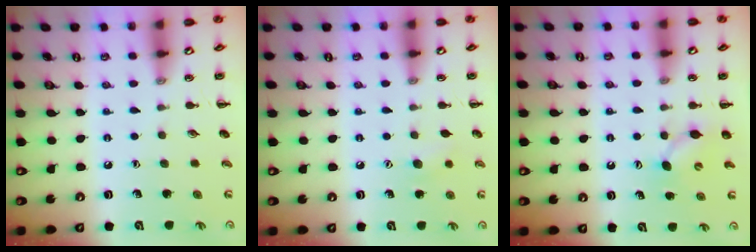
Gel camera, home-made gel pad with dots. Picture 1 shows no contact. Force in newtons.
{"total": 6.3, "press": 6.2, "slide": 1.3}
{"total": 4.8, "press": 4.7, "slide": 1.3}